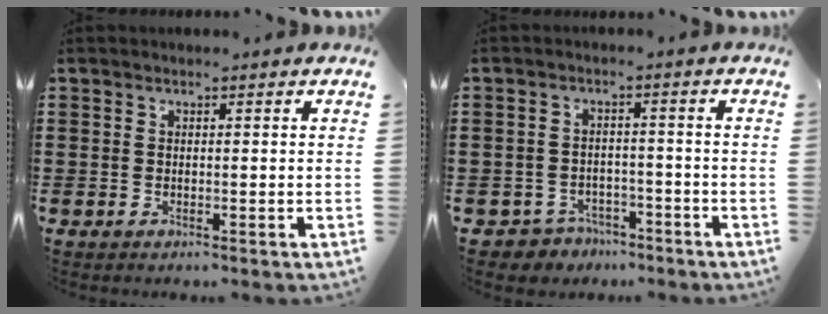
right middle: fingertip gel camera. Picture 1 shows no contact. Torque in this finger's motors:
{"motor_torque": [2.14, 0.00, 0.02, 0.00]}